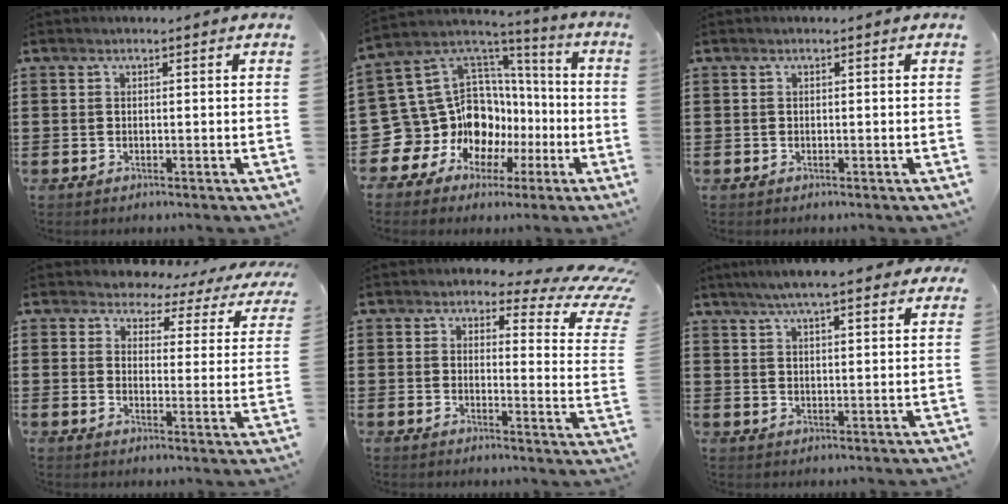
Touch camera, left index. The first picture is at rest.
{"total": 15.3, "force": [-3.5, 13.9, 5.3], "torque": [-0.147, -0.037, -0.025]}
{"total": 0.0}
{"total": 3.7, "force": [3.2, 1.7, 0.9], "torque": [-0.038, -0.016, 0.051]}
{"total": 5.6, "force": [4.0, 1.8, 3.5], "torque": [-0.064, -0.026, 0.062]}
{"total": 5.9, "force": [5.0, 0.5, 3.0], "torque": [-0.073, -0.010, 0.088]}